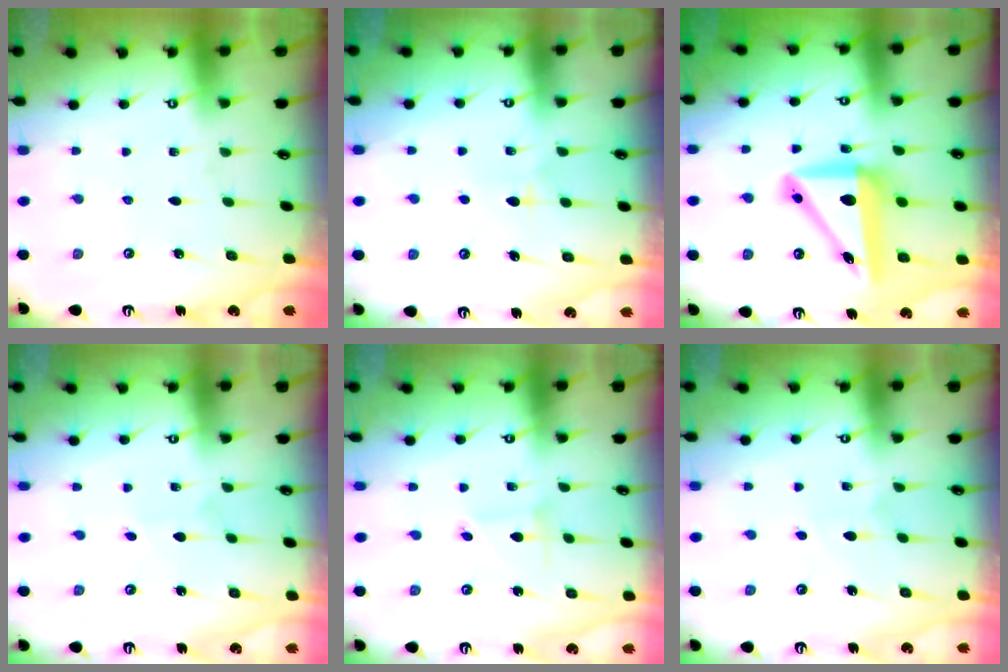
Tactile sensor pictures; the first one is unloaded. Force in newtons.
{"total": 6.0, "press": 6.0, "slide": 0.3}
{"total": 11.5, "press": 11.2, "slide": 2.8}
{"total": 1.7, "press": 1.7, "slide": 0.1}
{"total": 2.2, "press": 2.2, "slide": 0.1}
{"total": 4.2, "press": 4.1, "slide": 0.4}